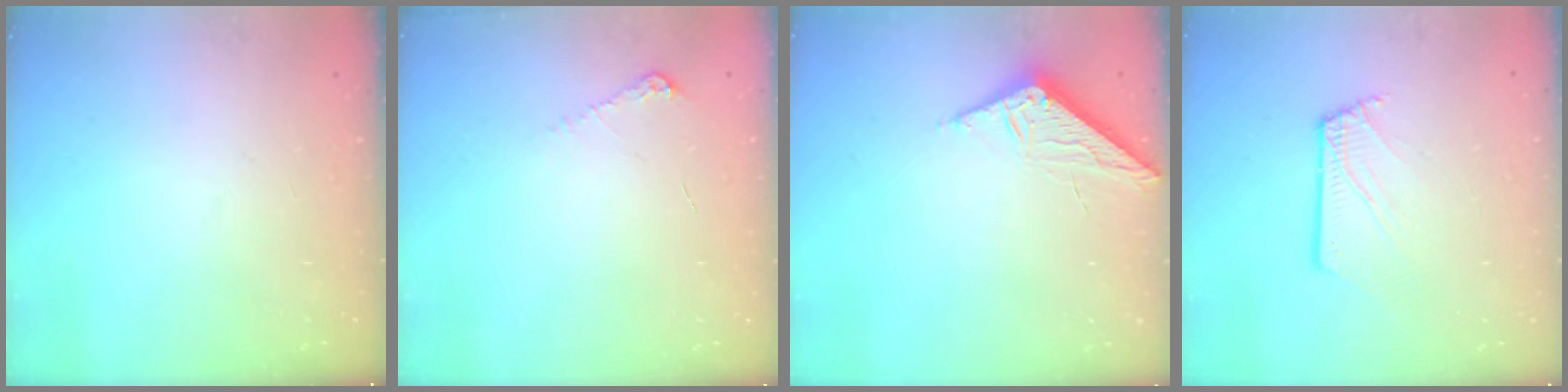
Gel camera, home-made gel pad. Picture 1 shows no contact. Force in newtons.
{"total": 4.9, "press": 4.9, "slide": 0.7}
{"total": 6.6, "press": 6.6, "slide": 0.1}
{"total": 2.6, "press": 2.6, "slide": 0.3}